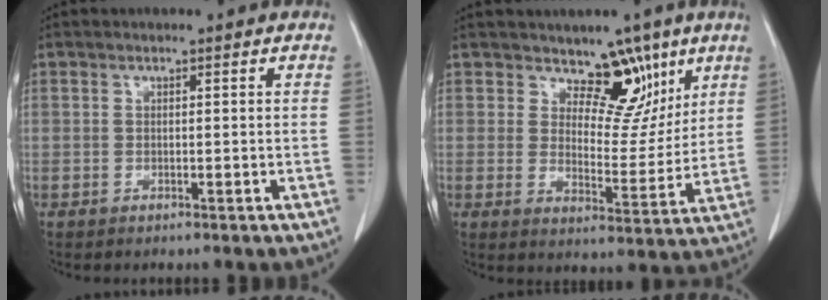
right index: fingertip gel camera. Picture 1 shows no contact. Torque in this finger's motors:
{"motor_torque": [0.01, 0.17, -0.01, 0.00]}